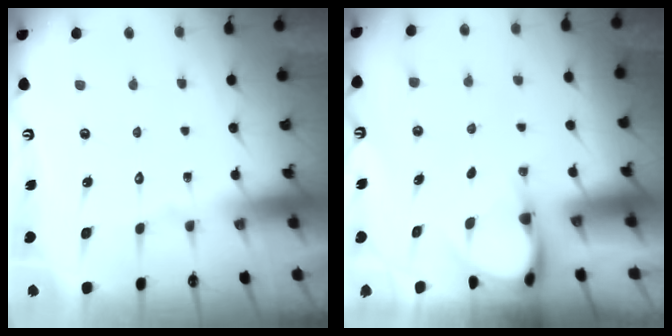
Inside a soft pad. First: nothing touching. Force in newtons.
{"total": 3.6, "press": 3.6, "slide": 0.3}